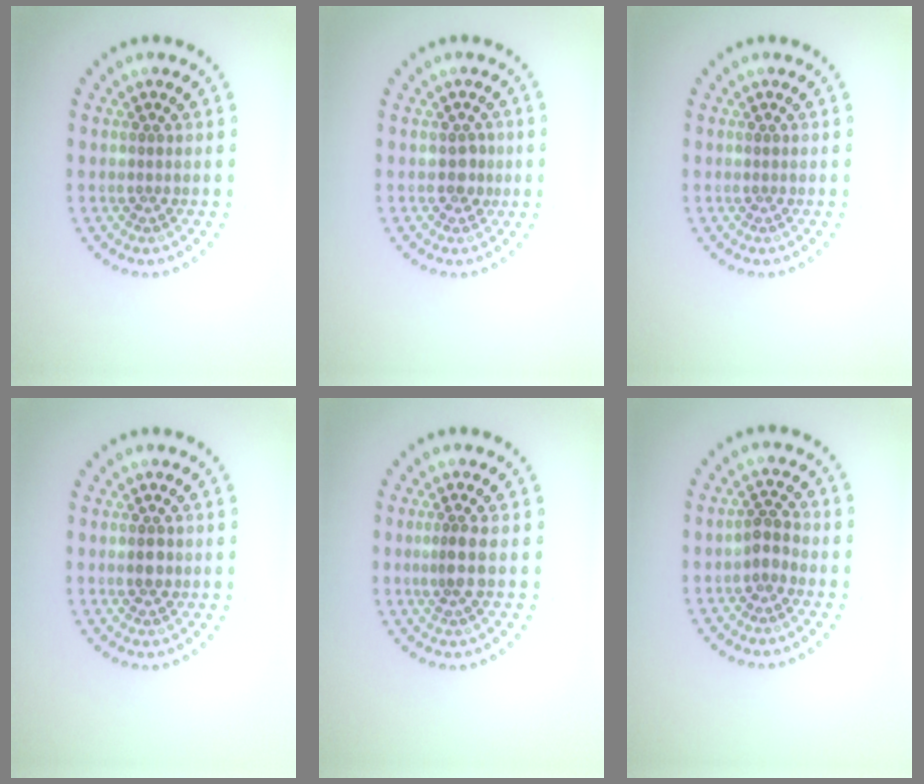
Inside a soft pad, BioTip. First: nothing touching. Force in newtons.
{"total": 1.3, "press": 1.1, "slide": 0.6}
{"total": 0.0}
{"total": 1.4, "press": 1.4, "slide": 0.1}
{"total": 1.9, "press": 1.5, "slide": 1.2}
{"total": 1.7, "press": 1.5, "slide": 0.8}